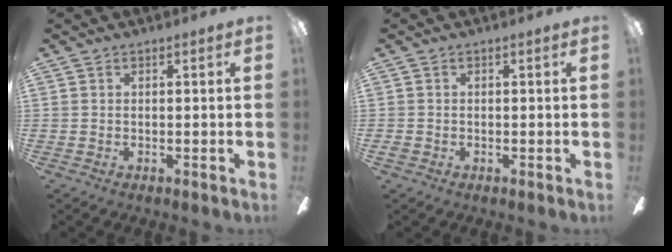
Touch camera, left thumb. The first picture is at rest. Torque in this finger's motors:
{"motor_torque": [-0.32, -0.19, -0.28, 0.36, -0.06]}